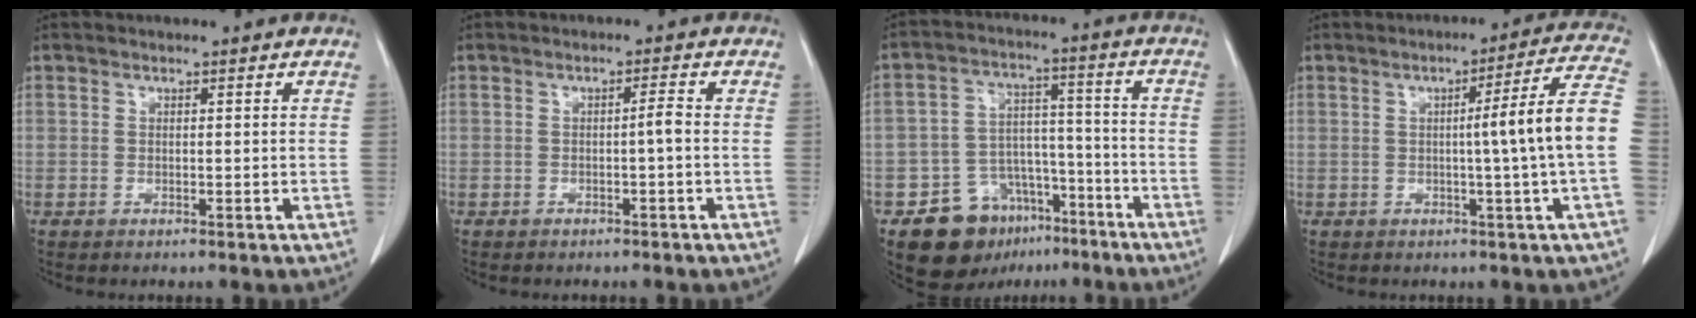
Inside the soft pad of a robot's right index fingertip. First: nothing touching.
{"total": 1.5, "force": [-0.3, -0.1, 1.4], "torque": [-0.021, 0.002, -0.005]}
{"total": 12.4, "force": [-7.8, 8.2, 5.2], "torque": [-0.074, 0.041, -0.115]}
{"total": 11.0, "force": [-0.7, -2.1, 10.8], "torque": [-0.141, 0.008, -0.012]}